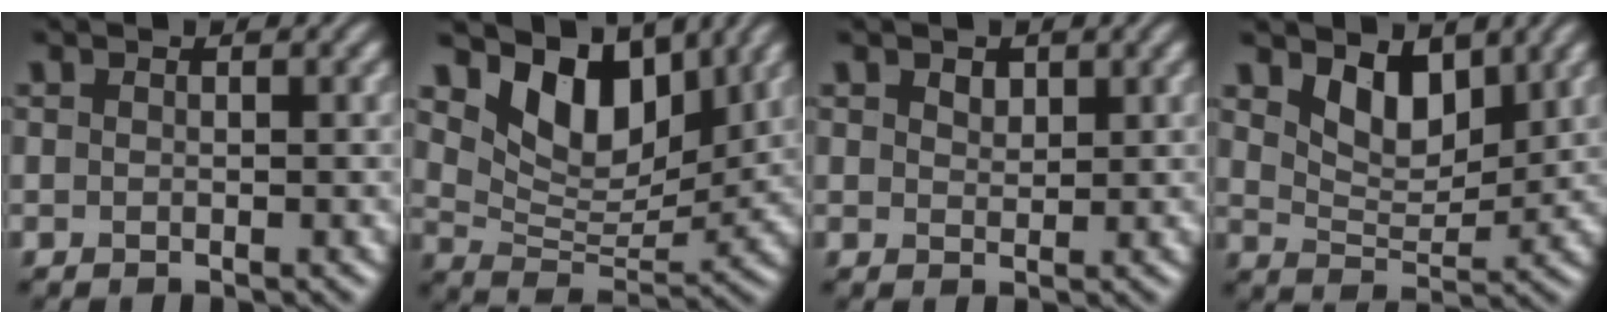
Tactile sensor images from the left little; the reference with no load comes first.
{"total": 8.1, "force": [4.8, 4.4, 4.8], "torque": [-0.083, -0.011, 0.081]}
{"total": 1.2, "force": [0.8, 0.7, 0.5], "torque": [-0.011, 0.000, 0.016]}
{"total": 4.2, "force": [2.6, 2.1, 2.4], "torque": [-0.055, -0.011, 0.043]}